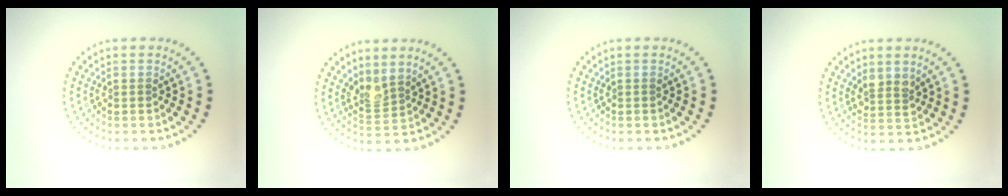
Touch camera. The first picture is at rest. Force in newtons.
{"total": 2.1, "press": 1.5, "slide": 1.4}
{"total": 0.0}
{"total": 1.8, "press": 1.6, "slide": 1.0}